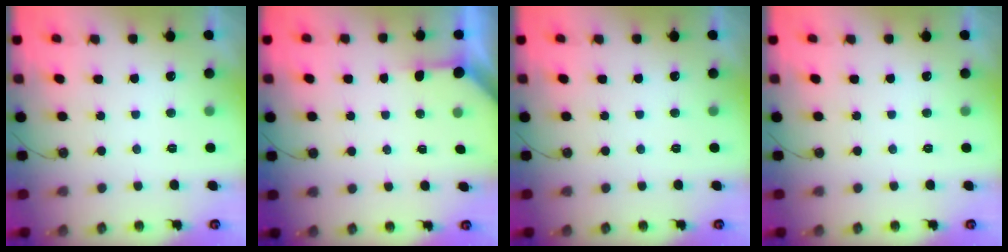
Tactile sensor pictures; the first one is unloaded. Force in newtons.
{"total": 3.1, "press": 3.0, "slide": 0.3}
{"total": 0.0}
{"total": 0.0}